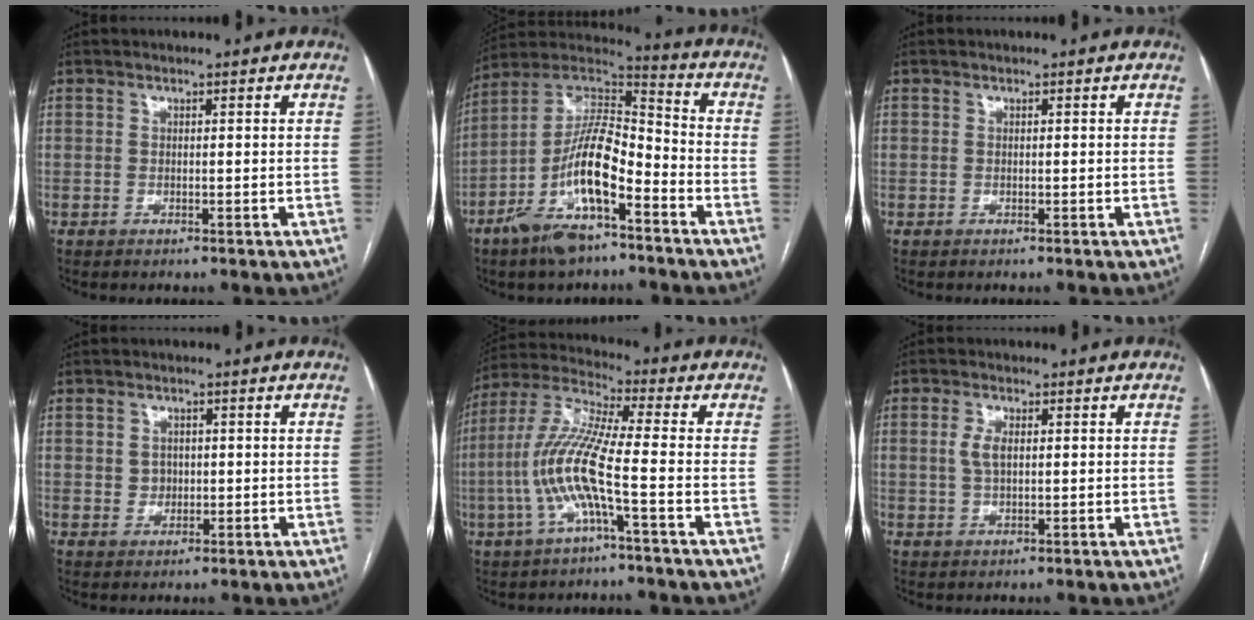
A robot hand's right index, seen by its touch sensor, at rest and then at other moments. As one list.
[{"total": 15.8, "force": [-7.8, 4.4, 13.0], "torque": [-0.260, 0.005, -0.139]}, {"total": 0.0}, {"total": 2.2, "force": [0.2, 2.0, 1.0], "torque": [-0.015, 0.000, 0.008]}, {"total": 11.1, "force": [-3.0, 0.4, 10.7], "torque": [-0.235, 0.010, -0.067]}, {"total": 3.0, "force": [0.5, 1.3, 2.7], "torque": [-0.060, 0.004, 0.012]}]